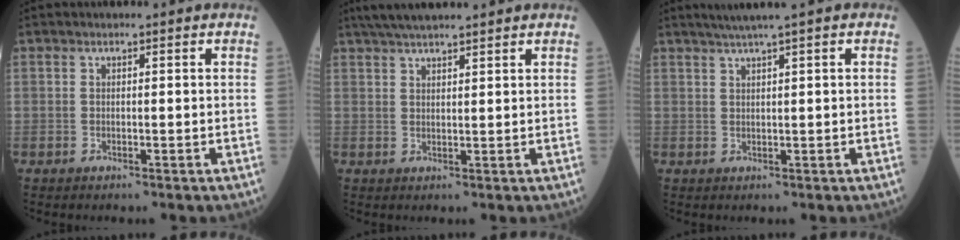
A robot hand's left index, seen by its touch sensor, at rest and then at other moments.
{"total": 6.9, "force": [5.9, 0.3, 3.6], "torque": [-0.056, 0.035, 0.098]}
{"total": 4.0, "force": [2.6, -0.4, 3.0], "torque": [-0.054, 0.016, 0.046]}